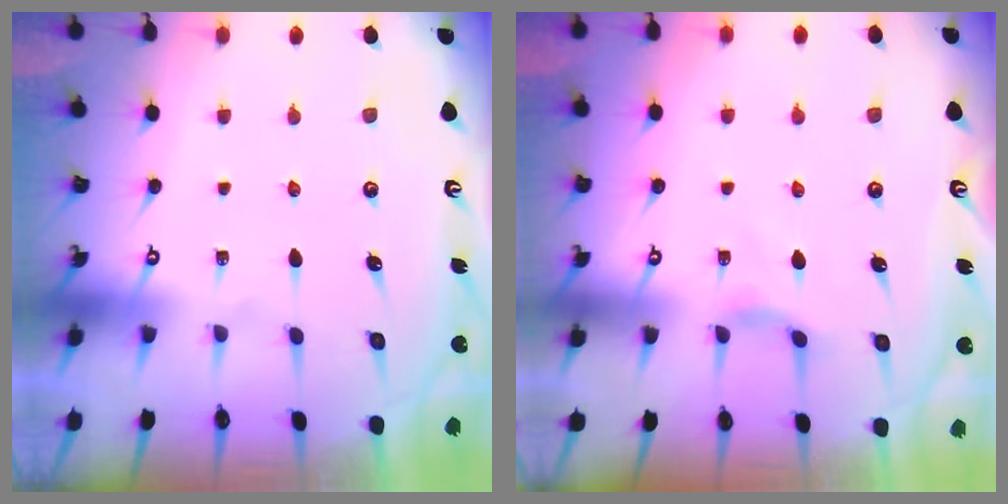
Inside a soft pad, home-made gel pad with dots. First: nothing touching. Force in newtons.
{"total": 2.0, "press": 2.0, "slide": 0.3}